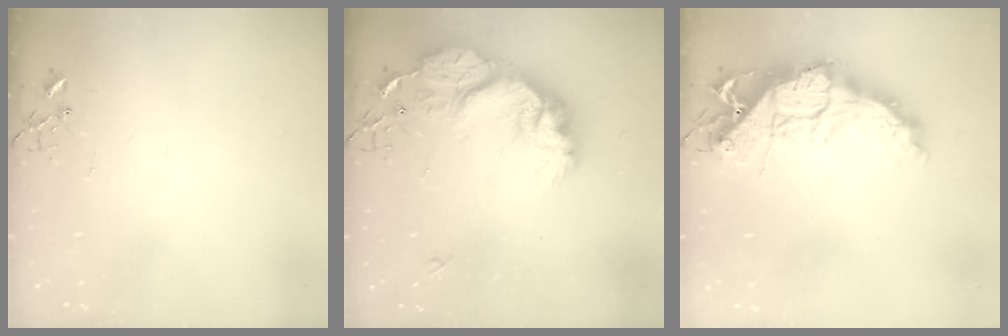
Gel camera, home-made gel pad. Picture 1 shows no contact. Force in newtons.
{"total": 22.6, "press": 22.5, "slide": 1.9}
{"total": 18.5, "press": 18.4, "slide": 2.0}